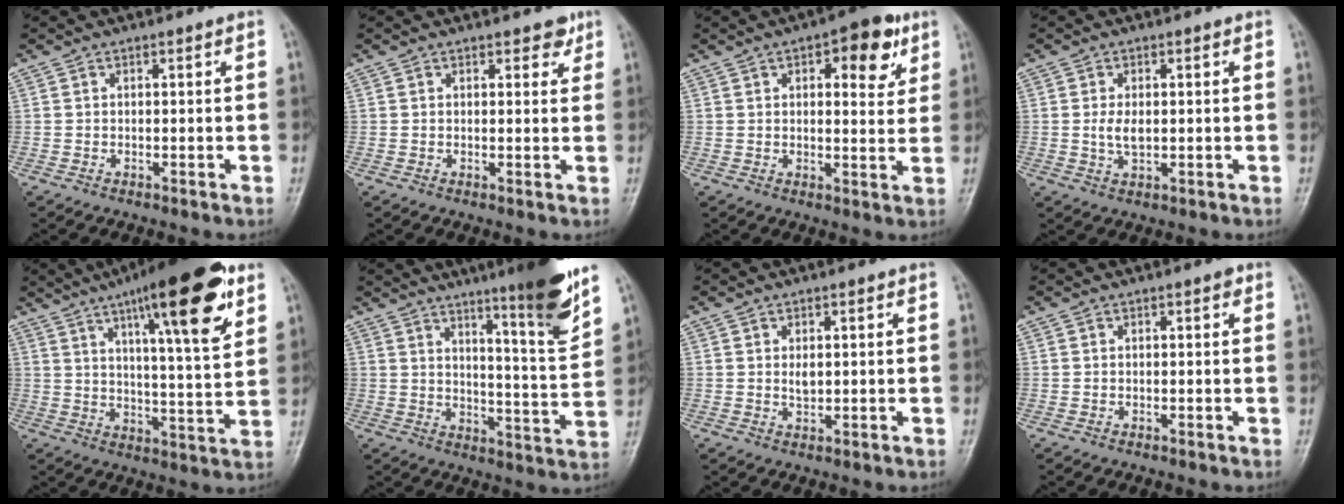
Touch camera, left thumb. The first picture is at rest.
{"total": 2.3, "force": [1.6, 1.3, 1.0], "torque": [0.006, -0.008, 0.017]}
{"total": 9.5, "force": [4.4, 4.4, 7.2], "torque": [-0.060, -0.012, 0.051]}
{"total": 3.3, "force": [0.1, 1.8, 2.7], "torque": [-0.055, -0.004, 0.003]}
{"total": 20.4, "force": [10.8, 4.4, 16.7], "torque": [-0.225, -0.035, 0.161]}
{"total": 14.1, "force": [9.3, 0.9, 10.6], "torque": [-0.139, -0.063, 0.139]}
{"total": 2.0, "force": [0.4, 1.1, 1.6], "torque": [-0.023, -0.005, 0.008]}
{"total": 0.8, "force": [0.3, 0.4, 0.6], "torque": [-0.005, 0.001, 0.001]}